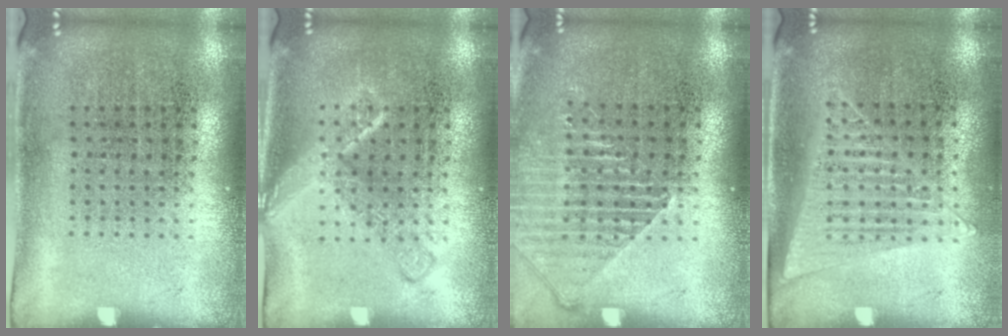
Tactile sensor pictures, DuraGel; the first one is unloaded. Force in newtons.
{"total": 2.3, "press": 2.3, "slide": 0.3}
{"total": 1.3, "press": 1.3, "slide": 0.4}
{"total": 1.4, "press": 1.3, "slide": 0.5}